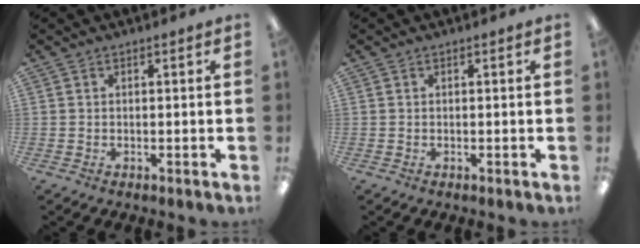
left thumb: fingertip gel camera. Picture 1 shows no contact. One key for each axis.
{"total": 0.0}